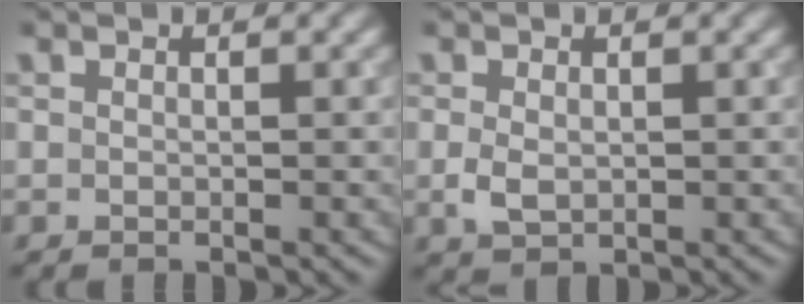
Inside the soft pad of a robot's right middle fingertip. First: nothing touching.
{"total": 1.8, "force": [-0.1, 1.3, 1.3], "torque": [-0.030, -0.003, 0.002]}